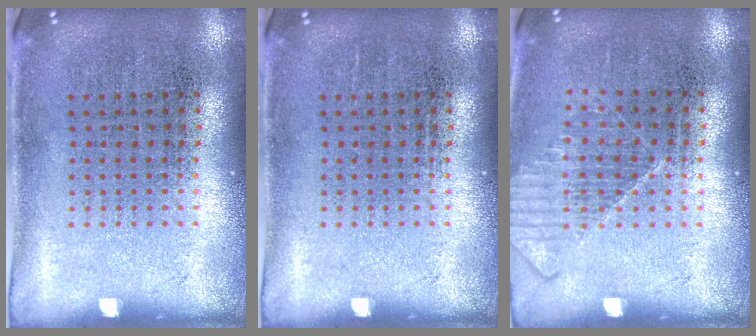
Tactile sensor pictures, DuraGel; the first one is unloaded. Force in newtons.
{"total": 0.0}
{"total": 1.2, "press": 1.2, "slide": 0.1}